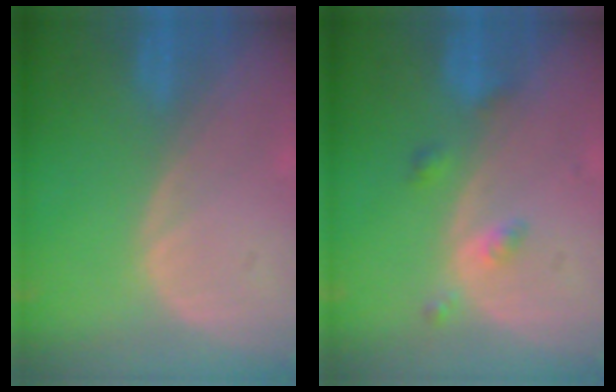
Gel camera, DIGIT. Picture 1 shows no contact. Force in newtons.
{"total": 2.9, "press": 2.9, "slide": 0.2}